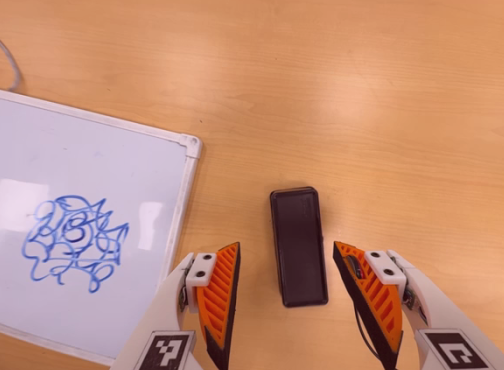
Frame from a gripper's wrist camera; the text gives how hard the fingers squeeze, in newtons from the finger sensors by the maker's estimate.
{"total": 0.0}